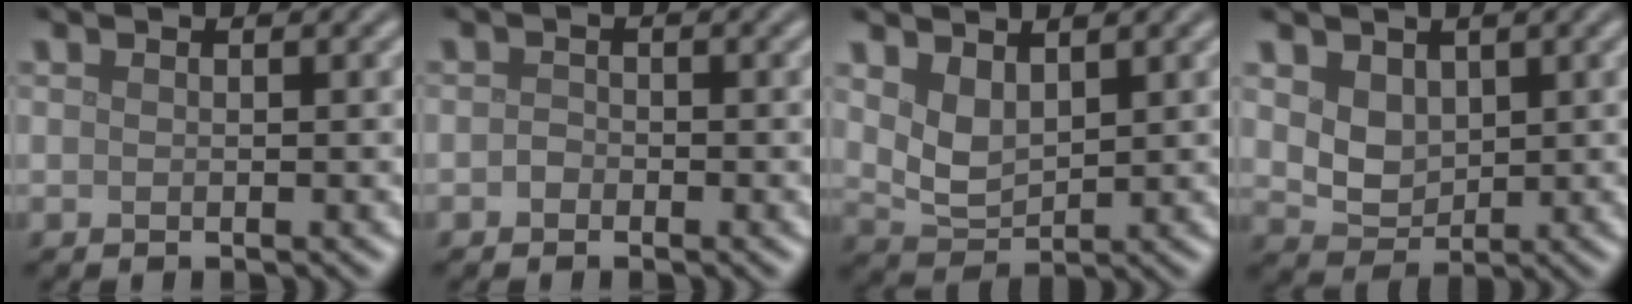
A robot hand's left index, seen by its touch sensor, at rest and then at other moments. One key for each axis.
{"total": 0.9, "fx": -0.4, "fy": 0.7, "fz": 0.3, "tx": -0.004, "ty": -0.001, "tz": -0.011}
{"total": 3.1, "fx": 1.6, "fy": 1.7, "fz": 2.0, "tx": -0.048, "ty": -0.008, "tz": 0.039}
{"total": 2.8, "fx": 1.1, "fy": 2.1, "fz": 1.5, "tx": -0.034, "ty": -0.007, "tz": 0.023}